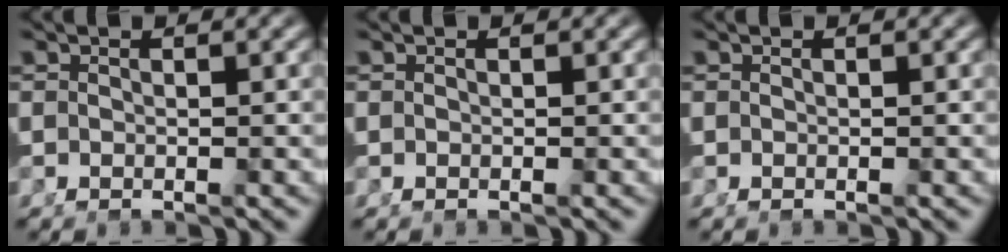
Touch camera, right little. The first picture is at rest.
{"total": 0.0}
{"total": 0.0}